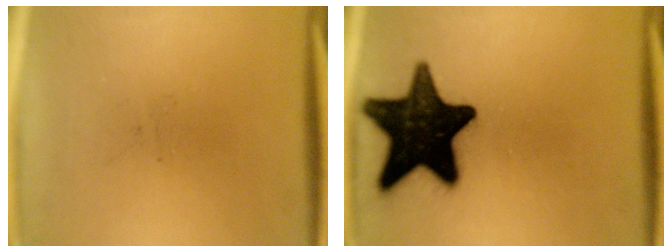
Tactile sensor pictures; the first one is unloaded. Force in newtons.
{"total": 18.4}